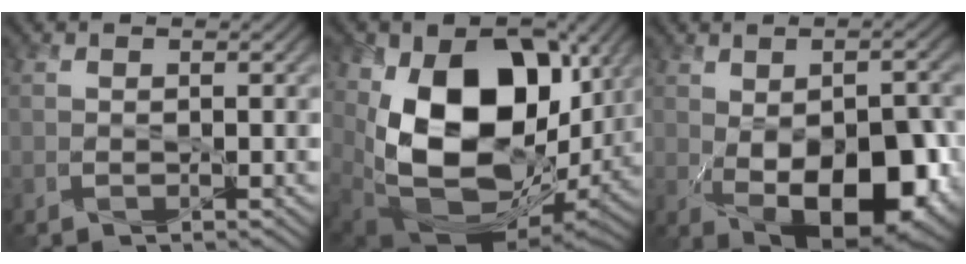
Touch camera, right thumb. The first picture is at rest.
{"total": 19.6, "force": [2.5, 13.2, 14.2], "torque": [-0.268, -0.050, 0.072]}
{"total": 13.9, "force": [-3.5, 7.6, 11.1], "torque": [-0.155, -0.023, -0.041]}